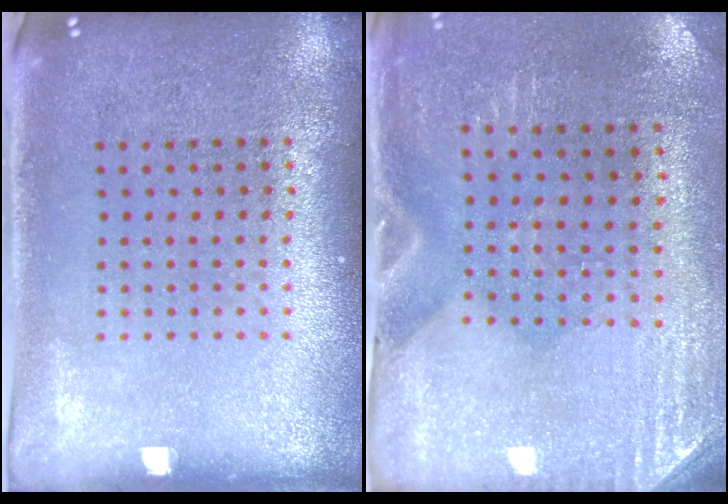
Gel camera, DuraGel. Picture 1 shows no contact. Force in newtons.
{"total": 3.0, "press": 2.6, "slide": 1.4}